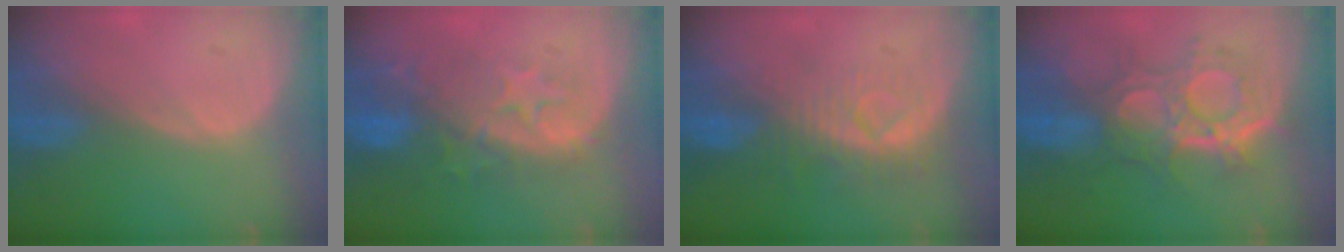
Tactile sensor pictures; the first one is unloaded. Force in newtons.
{"total": 10.2, "press": 8.9, "slide": 5.0}
{"total": 8.3, "press": 7.4, "slide": 3.7}
{"total": 9.9, "press": 9.6, "slide": 2.6}